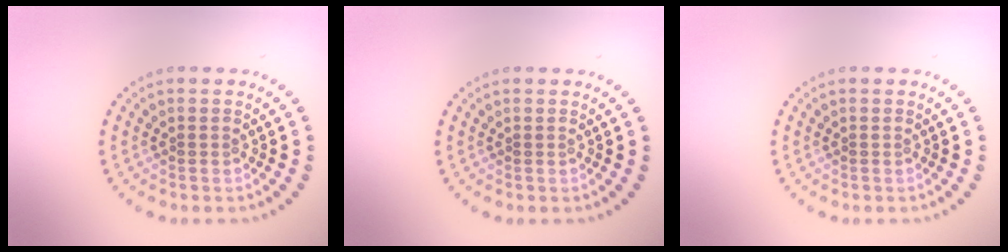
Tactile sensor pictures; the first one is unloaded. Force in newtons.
{"total": 0.0}
{"total": 0.0}